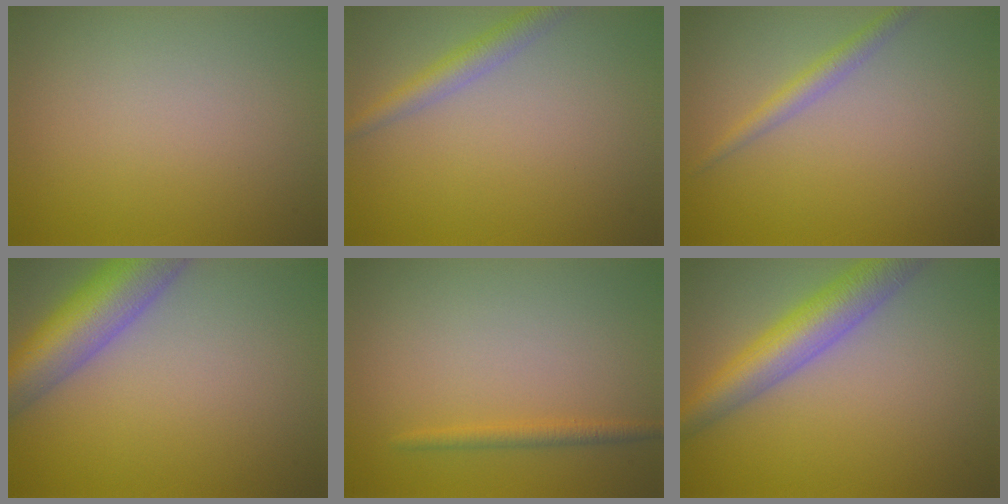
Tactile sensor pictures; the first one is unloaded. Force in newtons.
{"total": 2.5, "press": 2.5, "slide": 0.0}
{"total": 1.8, "press": 1.8, "slide": 0.0}
{"total": 8.2, "press": 8.2, "slide": 0.3}
{"total": 1.5, "press": 1.5, "slide": 0.1}
{"total": 6.0, "press": 6.0, "slide": 0.2}